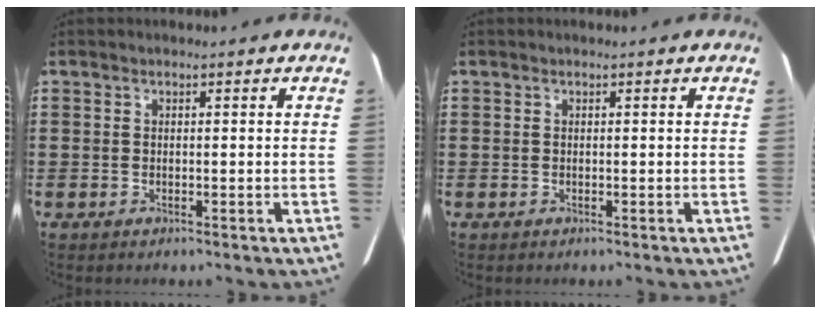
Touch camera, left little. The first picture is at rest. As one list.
[{"total": 0.0}]